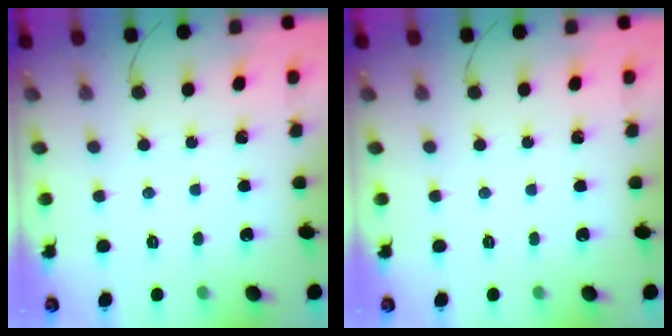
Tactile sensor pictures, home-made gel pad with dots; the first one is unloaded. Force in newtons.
{"total": 0.0}